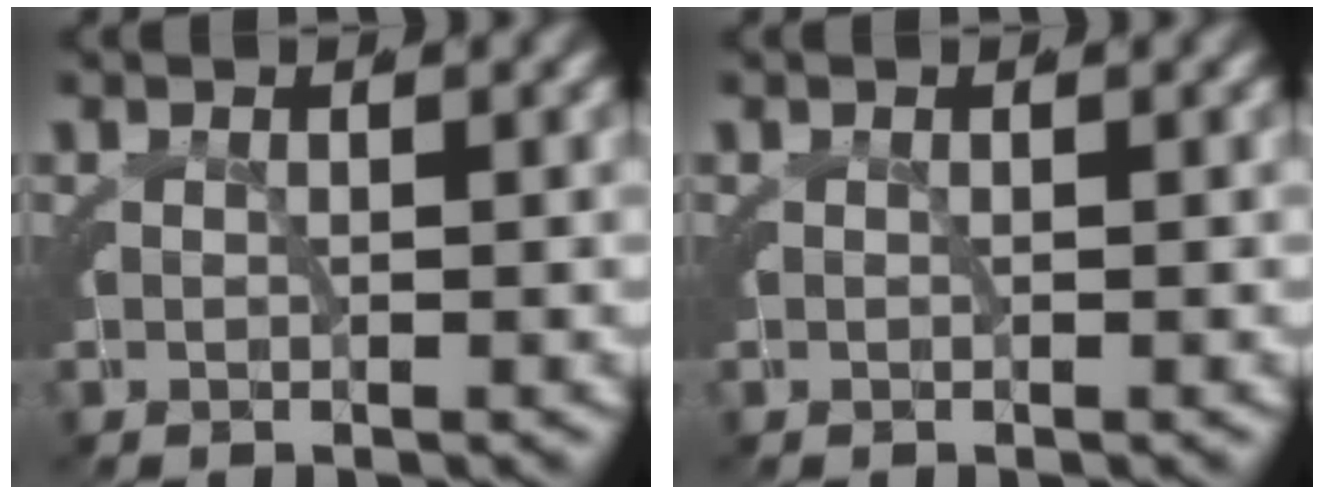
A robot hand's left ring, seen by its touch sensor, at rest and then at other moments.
{"total": 0.0}